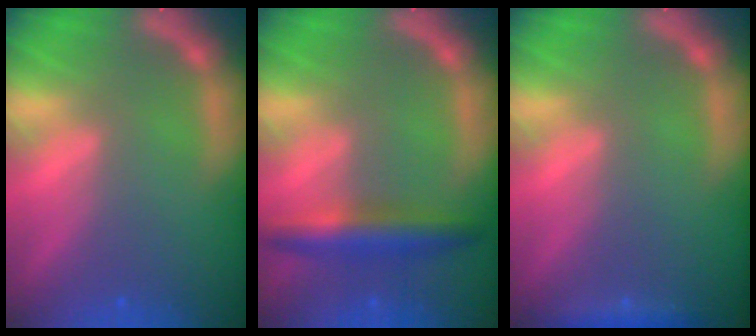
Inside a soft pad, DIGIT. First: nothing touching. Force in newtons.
{"total": 4.4}
{"total": 1.4}